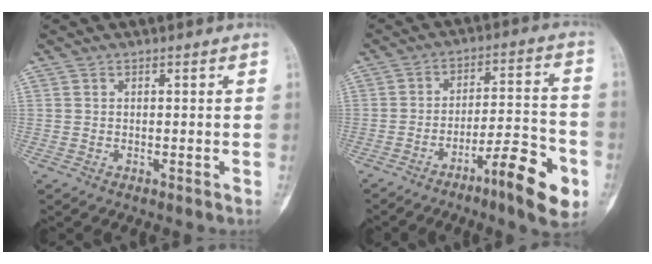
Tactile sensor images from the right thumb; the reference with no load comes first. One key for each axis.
{"total": 13.1, "fx": -6.6, "fy": 2.9, "fz": 11.0, "tx": -0.154, "ty": 0.046, "tz": -0.099}